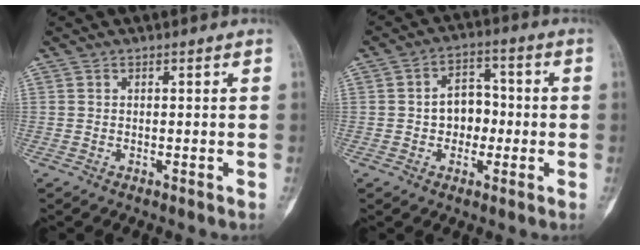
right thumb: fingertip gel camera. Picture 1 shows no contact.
{"total": 7.1, "force": [-0.7, 5.4, 4.5], "torque": [-0.033, 0.023, -0.018]}